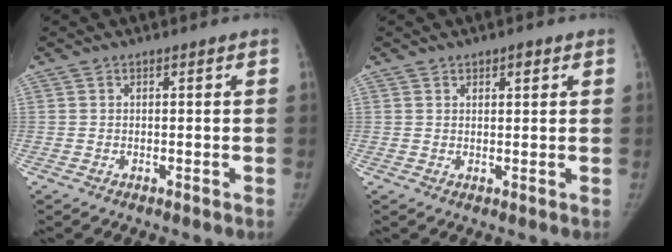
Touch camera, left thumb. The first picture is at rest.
{"total": 2.0, "force": [1.2, 1.0, 1.2], "torque": [-0.008, -0.005, 0.018]}